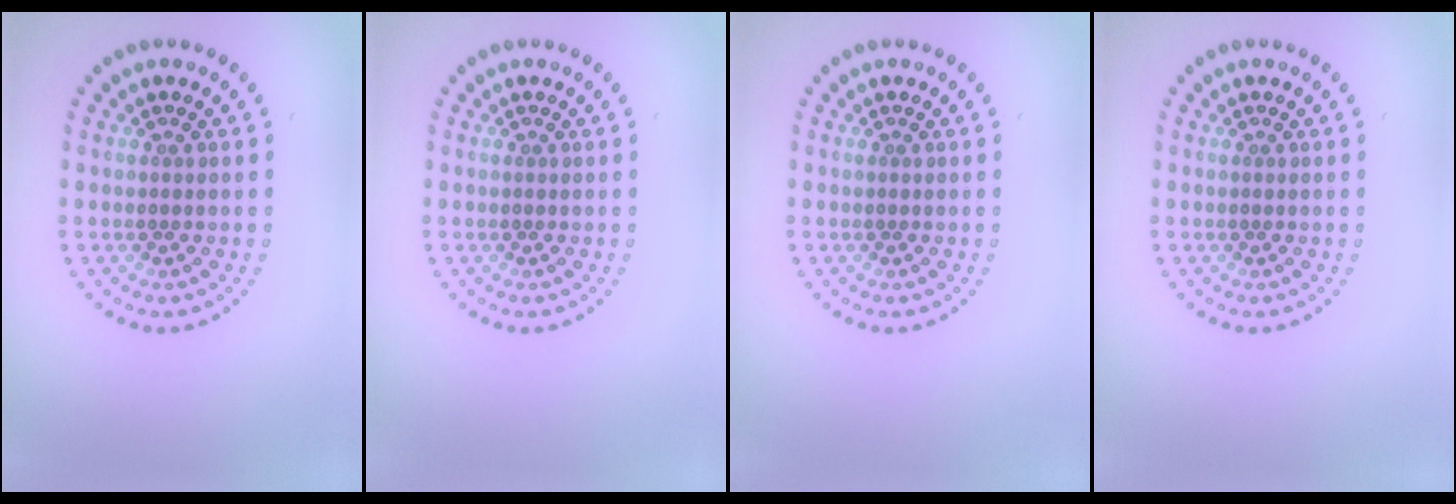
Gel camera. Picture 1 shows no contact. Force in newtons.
{"total": 0.0}
{"total": 0.0}
{"total": 0.0}